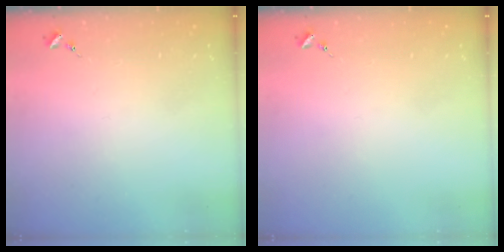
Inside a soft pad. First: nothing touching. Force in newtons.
{"total": 0.0}